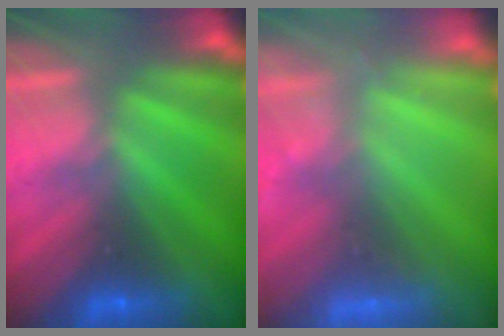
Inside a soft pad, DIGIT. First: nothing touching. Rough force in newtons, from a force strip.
{"total": 2.5}